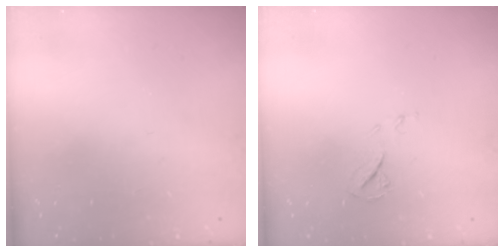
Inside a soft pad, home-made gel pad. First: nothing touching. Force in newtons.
{"total": 5.7, "press": 5.6, "slide": 0.5}